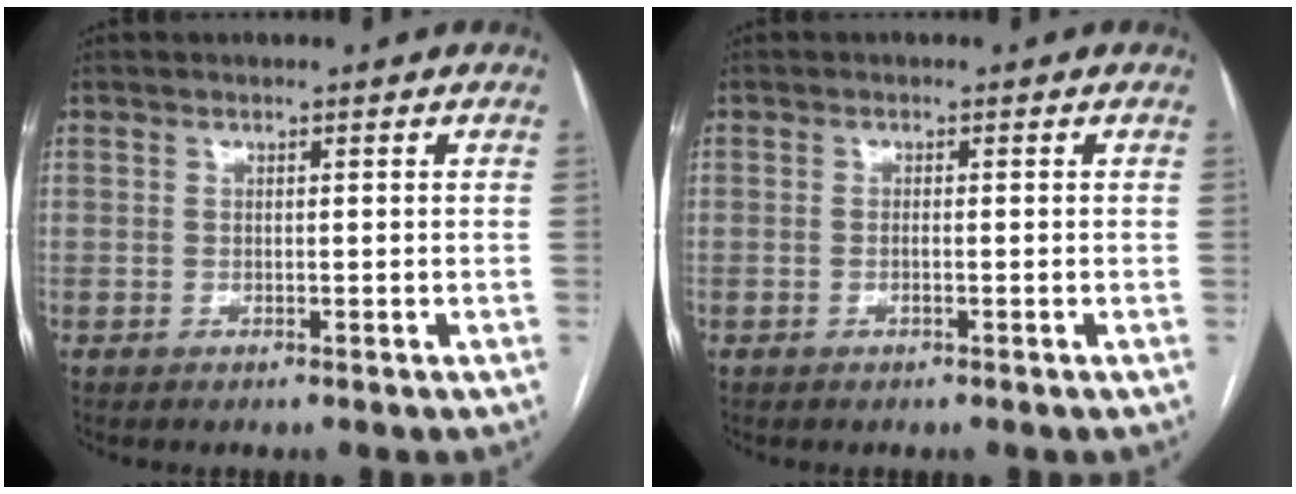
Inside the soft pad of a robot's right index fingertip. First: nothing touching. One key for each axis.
{"total": 0.9, "fx": -0.3, "fy": 0.2, "fz": 0.8, "tx": -0.017, "ty": 0.000, "tz": -0.004}